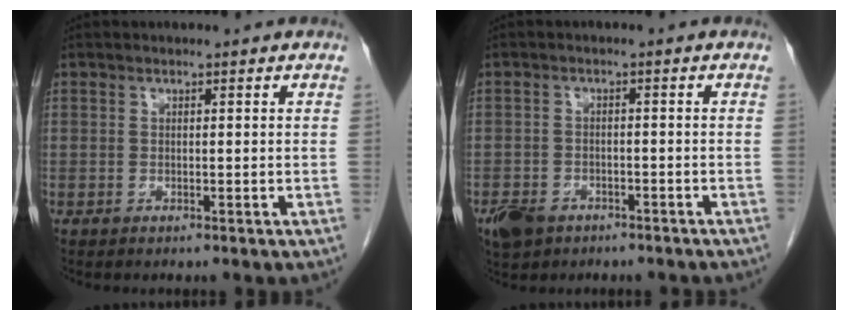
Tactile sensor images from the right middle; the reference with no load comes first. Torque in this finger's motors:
{"motor_torque": [0.33, -0.27, 0.02, 0.02]}